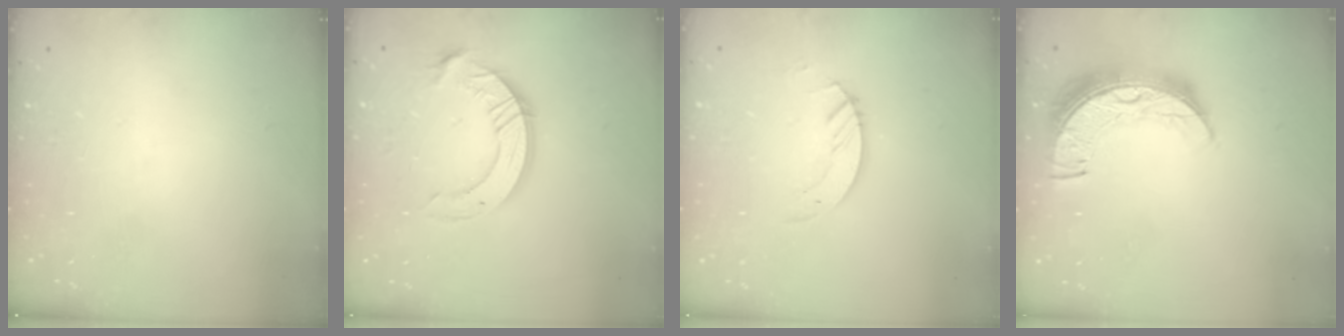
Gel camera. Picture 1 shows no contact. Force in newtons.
{"total": 10.1, "press": 10.1, "slide": 0.9}
{"total": 2.9, "press": 2.9, "slide": 0.3}
{"total": 12.3, "press": 12.3, "slide": 0.9}